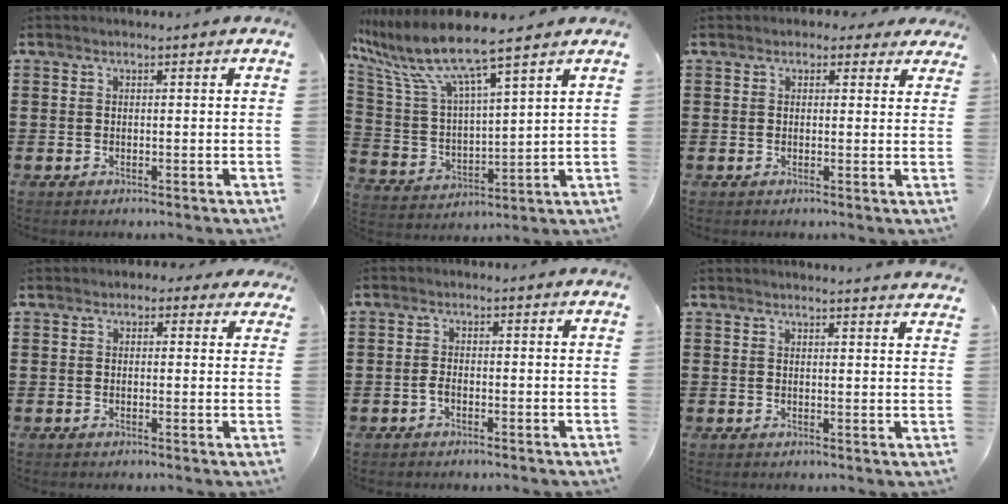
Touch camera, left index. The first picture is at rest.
{"total": 9.3, "force": [7.6, 0.6, 5.4], "torque": [-0.145, -0.047, 0.125]}
{"total": 1.8, "force": [1.3, 1.2, 0.5], "torque": [0.000, 0.003, 0.019]}
{"total": 1.6, "force": [0.9, 1.2, 0.5], "torque": [0.000, 0.003, 0.012]}
{"total": 1.4, "force": [-0.7, 0.5, 1.0], "torque": [-0.022, 0.000, -0.013]}
{"total": 2.2, "force": [2.2, -0.5, 0.3], "torque": [-0.010, -0.008, 0.041]}